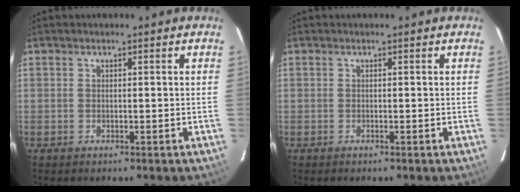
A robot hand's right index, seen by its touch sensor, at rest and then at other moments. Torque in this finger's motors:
{"motor_torque": [-0.03, -0.02, 0.01, 0.00]}